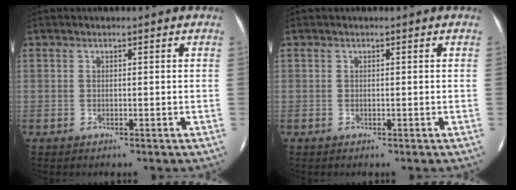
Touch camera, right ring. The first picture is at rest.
{"total": 0.0}